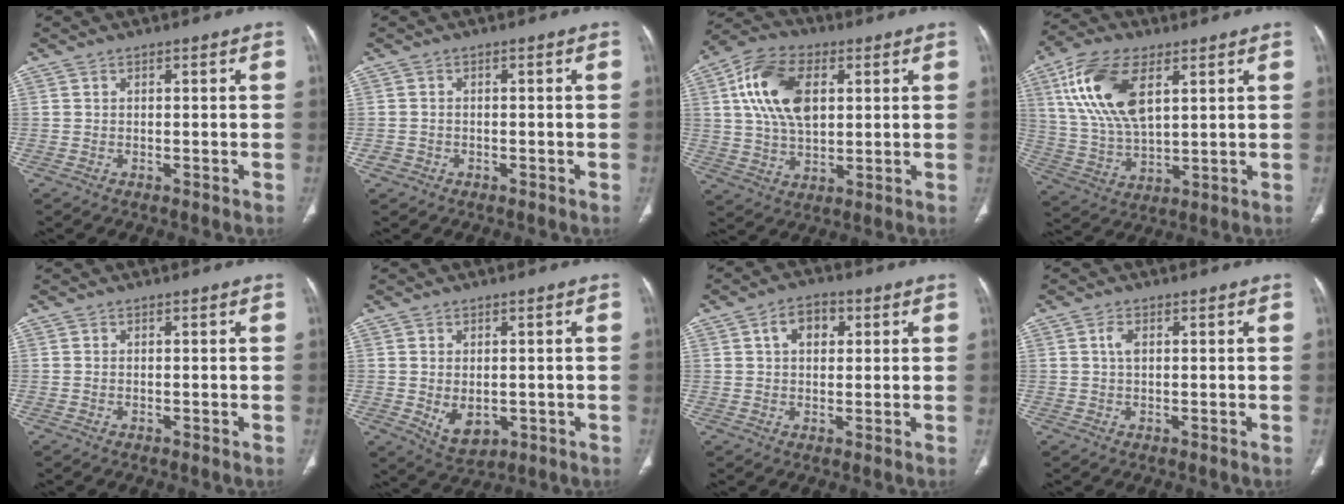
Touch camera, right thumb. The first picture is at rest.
{"total": 1.6, "force": [-0.7, 1.4, 0.3], "torque": [-0.003, 0.008, -0.013]}
{"total": 14.9, "force": [3.8, 9.1, 11.2], "torque": [-0.198, 0.004, 0.069]}
{"total": 16.1, "force": [6.1, 8.0, 12.5], "torque": [-0.244, -0.012, 0.122]}
{"total": 0.0}
{"total": 6.1, "force": [-0.9, 4.0, 4.4], "torque": [-0.058, -0.010, 0.002]}
{"total": 5.9, "force": [1.9, 4.0, 4.0], "torque": [-0.048, 0.007, 0.026]}
{"total": 2.1, "force": [0.5, 1.1, 1.7], "torque": [-0.034, 0.004, 0.010]}